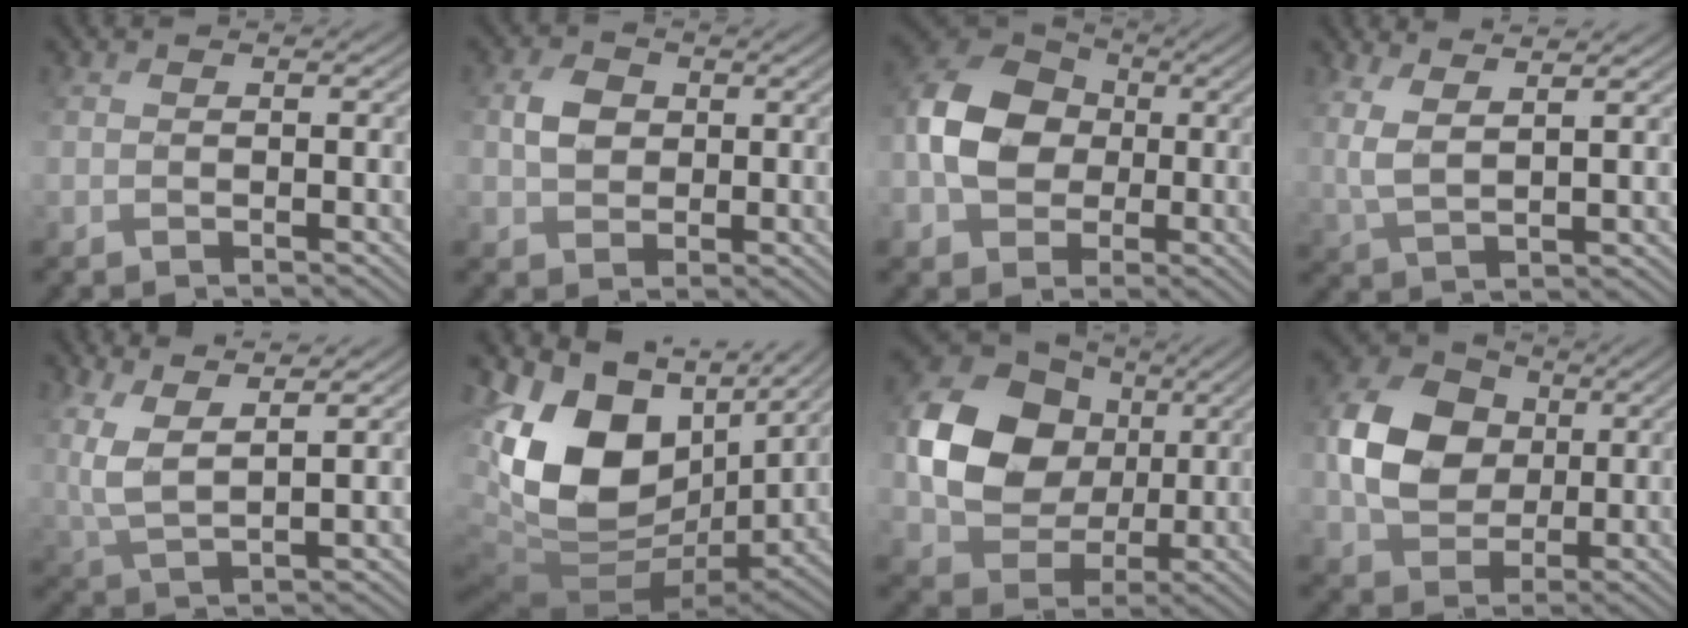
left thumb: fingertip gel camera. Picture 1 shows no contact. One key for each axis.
{"total": 3.0, "fx": 1.2, "fy": 2.6, "fz": 1.0, "tx": -0.023, "ty": 0.011, "tz": 0.019}
{"total": 8.8, "fx": -0.2, "fy": 7.1, "fz": 5.1, "tx": -0.125, "ty": 0.015, "tz": -0.022}
{"total": 4.6, "fx": 4.0, "fy": 0.7, "fz": 2.1, "tx": -0.051, "ty": 0.009, "tz": 0.083}
{"total": 6.8, "fx": 5.1, "fy": 1.5, "fz": 4.2, "tx": -0.107, "ty": 0.009, "tz": 0.107}
{"total": 17.9, "fx": 4.3, "fy": 11.8, "fz": 12.7, "tx": -0.281, "ty": -0.014, "tz": 0.099}
{"total": 13.5, "fx": 3.1, "fy": 11.1, "fz": 7.1, "tx": -0.162, "ty": 0.006, "tz": 0.055}
{"total": 9.0, "fx": 1.9, "fy": 7.2, "fz": 4.9, "tx": -0.114, "ty": 0.015, "tz": 0.032}